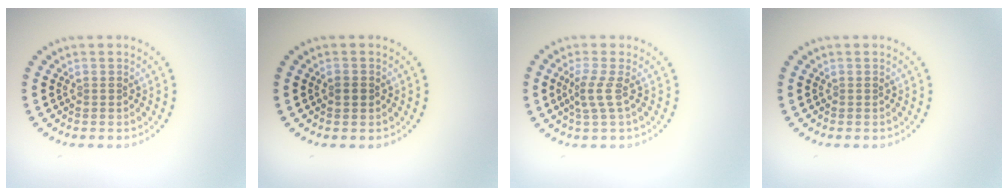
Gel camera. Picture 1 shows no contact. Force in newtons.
{"total": 1.0, "press": 0.9, "slide": 0.3}
{"total": 2.1, "press": 1.4, "slide": 1.5}
{"total": 0.0}